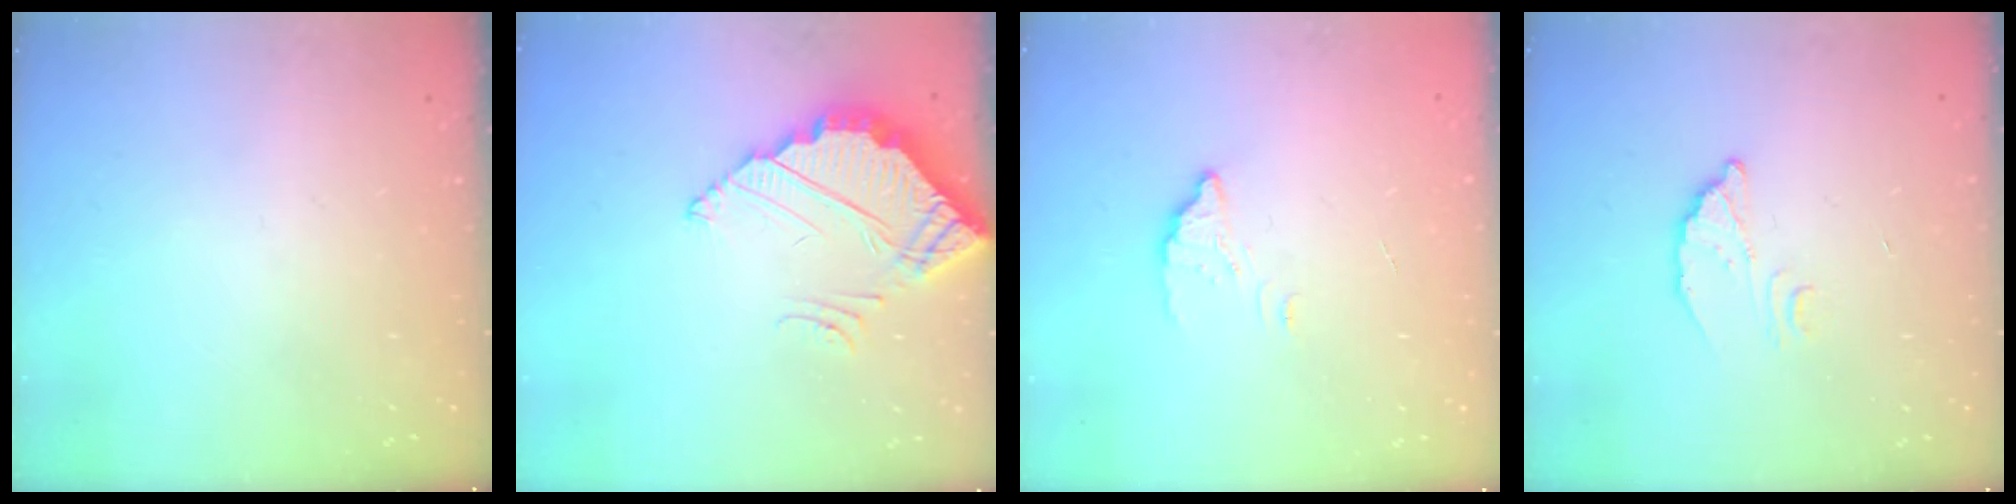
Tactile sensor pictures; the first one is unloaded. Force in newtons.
{"total": 4.0, "press": 4.0, "slide": 0.3}
{"total": 2.9, "press": 2.9, "slide": 0.2}
{"total": 4.6, "press": 4.6, "slide": 0.4}